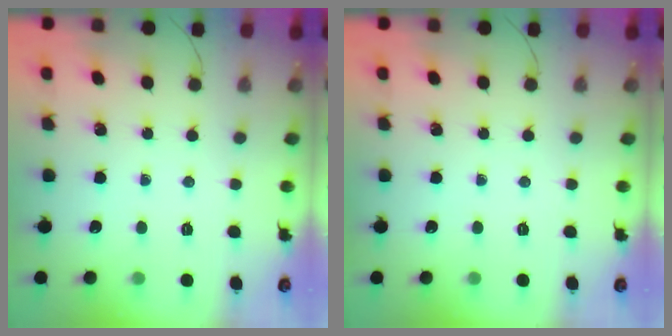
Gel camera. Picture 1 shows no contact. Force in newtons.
{"total": 0.0}